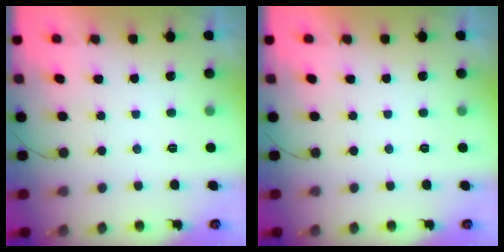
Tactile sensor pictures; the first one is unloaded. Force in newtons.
{"total": 0.0}